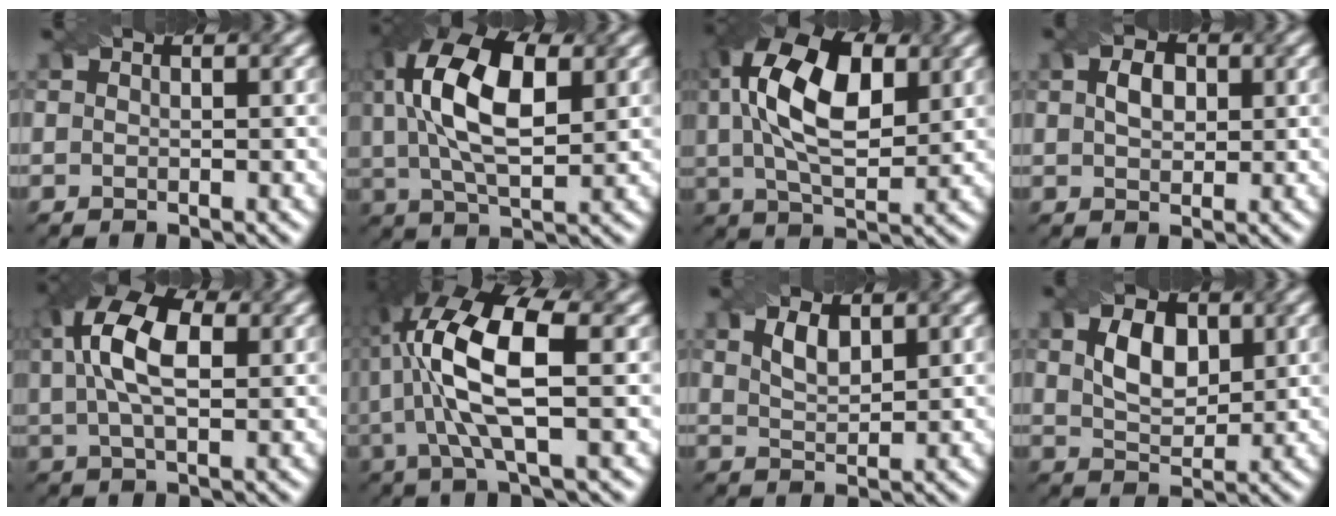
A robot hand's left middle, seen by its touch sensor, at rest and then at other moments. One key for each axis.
{"total": 11.3, "fx": 2.8, "fy": 5.4, "fz": 9.5, "tx": -0.196, "ty": 0.016, "tz": 0.043}
{"total": 11.9, "fx": 3.2, "fy": 6.1, "fz": 9.7, "tx": -0.190, "ty": 0.018, "tz": 0.048}
{"total": 2.4, "fx": 0.5, "fy": 1.6, "fz": 1.7, "tx": -0.036, "ty": 0.003, "tz": 0.010}
{"total": 8.0, "fx": 2.0, "fy": 4.0, "fz": 6.6, "tx": -0.142, "ty": 0.019, "tz": 0.030}
{"total": 9.7, "fx": 1.4, "fy": 3.2, "fz": 9.1, "tx": -0.181, "ty": 0.012, "tz": 0.024}
{"total": 2.2, "fx": 1.3, "fy": 1.0, "fz": 1.5, "tx": -0.035, "ty": -0.001, "tz": 0.030}
{"total": 4.2, "fx": 1.4, "fy": 2.6, "fz": 3.0, "tx": -0.061, "ty": 0.003, "tz": 0.027}